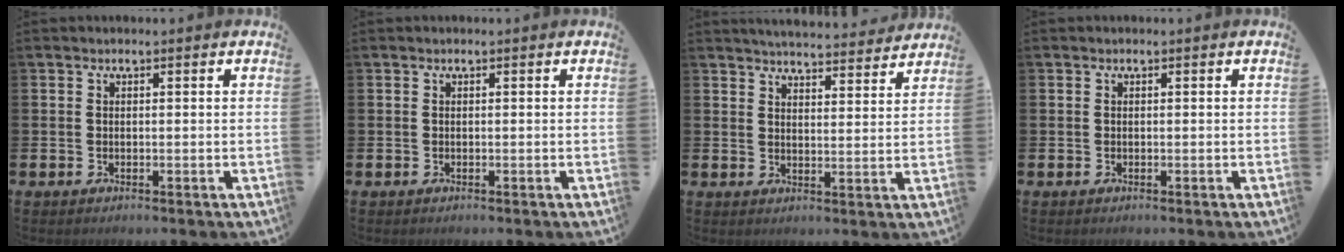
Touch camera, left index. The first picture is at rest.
{"total": 0.0}
{"total": 5.3, "force": [5.2, 0.3, 0.4], "torque": [-0.010, -0.039, 0.091]}
{"total": 0.0}